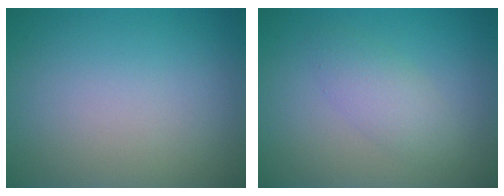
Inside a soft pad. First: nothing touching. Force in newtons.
{"total": 2.5, "press": 2.5, "slide": 0.0}